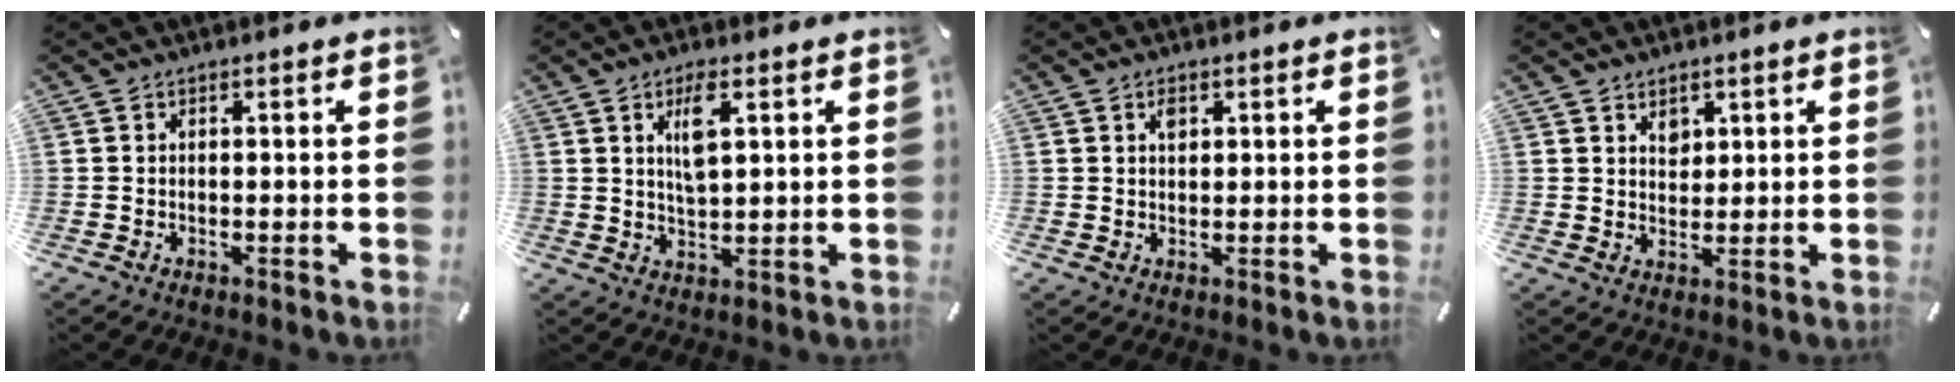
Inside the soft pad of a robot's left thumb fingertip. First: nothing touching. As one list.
[{"total": 6.4, "force": [2.7, 2.1, 5.4], "torque": [-0.106, -0.006, 0.039]}, {"total": 1.9, "force": [0.8, 1.3, 1.1], "torque": [-0.008, -0.005, 0.012]}, {"total": 3.5, "force": [2.0, 2.8, 0.7], "torque": [0.004, -0.008, 0.032]}]